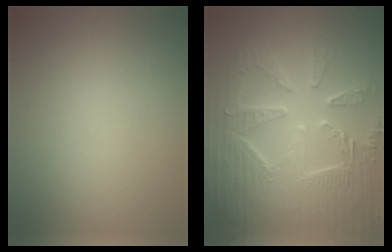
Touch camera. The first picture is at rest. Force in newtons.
{"total": 9.7, "press": 6.5, "slide": 7.2}